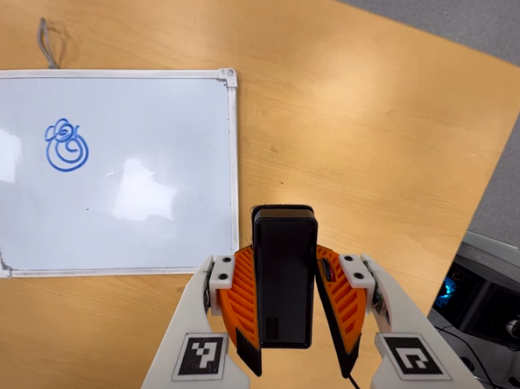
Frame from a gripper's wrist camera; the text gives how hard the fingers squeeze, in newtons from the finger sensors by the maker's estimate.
{"total": 6.4, "left": 5.1, "right": 7.7}